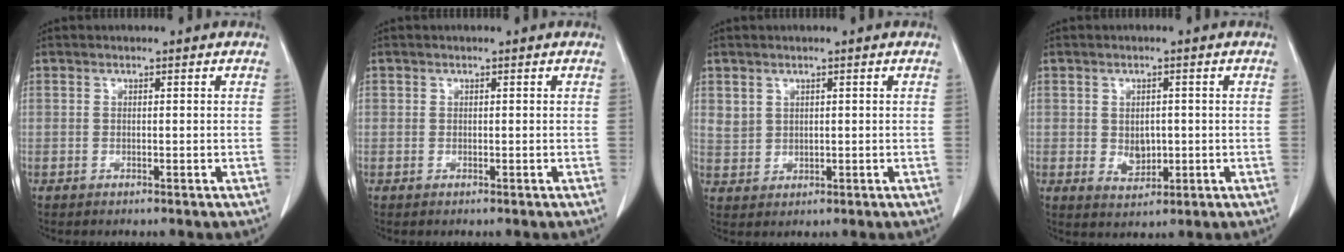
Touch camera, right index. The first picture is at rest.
{"total": 0.0}
{"total": 2.8, "force": [1.4, 2.3, 0.8], "torque": [-0.014, 0.000, 0.035]}
{"total": 3.9, "force": [-0.2, 2.8, 2.7], "torque": [-0.043, -0.002, 0.010]}